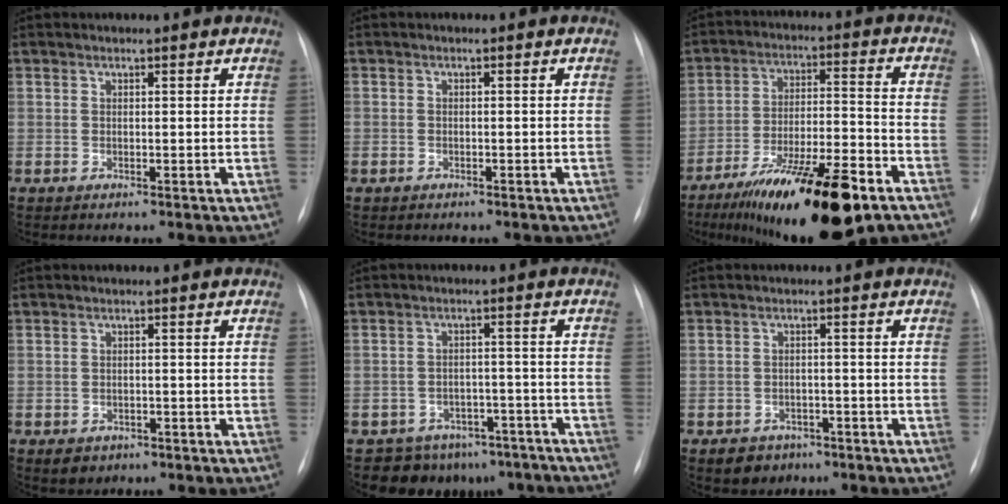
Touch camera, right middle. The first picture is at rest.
{"total": 1.0, "force": [-0.7, 0.8, 0.1], "torque": [-0.009, 0.004, -0.010]}
{"total": 19.9, "force": [-12.7, 3.7, 14.8], "torque": [-0.210, -0.010, -0.206]}
{"total": 3.1, "force": [-1.8, 2.3, 0.9], "torque": [-0.010, 0.004, -0.016]}
{"total": 11.0, "force": [-8.7, 6.6, 1.6], "torque": [0.001, 0.031, -0.101]}
{"total": 4.3, "force": [-2.6, 3.3, 0.9], "torque": [-0.015, 0.008, -0.031]}